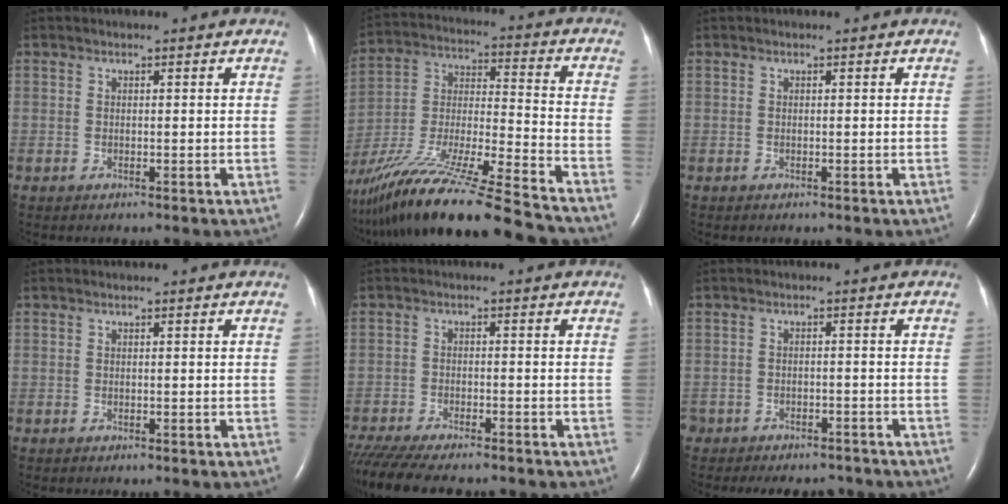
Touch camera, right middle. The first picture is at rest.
{"total": 29.0, "force": [-24.3, 0.7, 15.9], "torque": [-0.291, -0.063, -0.411]}
{"total": 0.0}
{"total": 0.0}
{"total": 13.2, "force": [-11.4, 2.4, 6.2], "torque": [-0.112, -0.022, -0.174]}
{"total": 10.2, "force": [-8.8, 4.4, 2.8], "torque": [-0.054, -0.002, -0.108]}